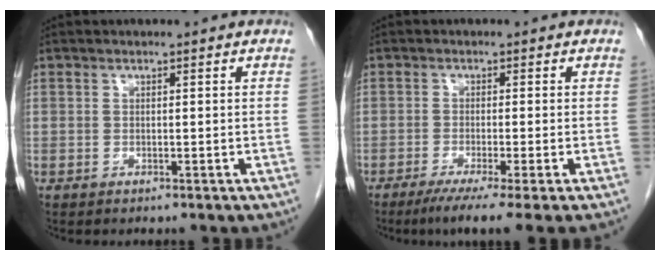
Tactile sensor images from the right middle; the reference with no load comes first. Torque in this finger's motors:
{"motor_torque": [0.58, -0.37, 0.07, 0.07]}